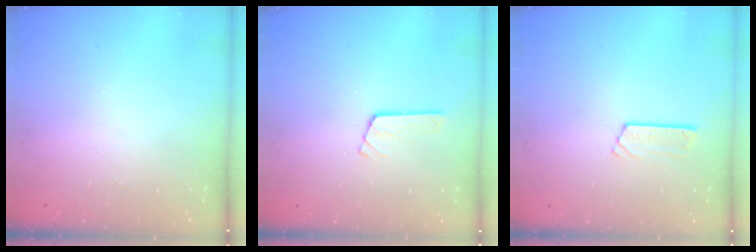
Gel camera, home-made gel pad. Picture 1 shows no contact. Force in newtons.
{"total": 3.0, "press": 2.9, "slide": 0.4}
{"total": 3.8, "press": 3.7, "slide": 0.3}